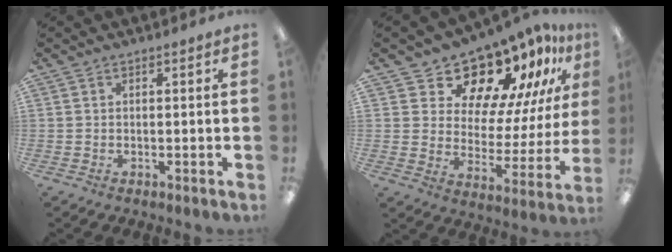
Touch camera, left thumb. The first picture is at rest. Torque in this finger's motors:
{"motor_torque": [1.00, 1.34, 1.25, -1.24, 0.09]}